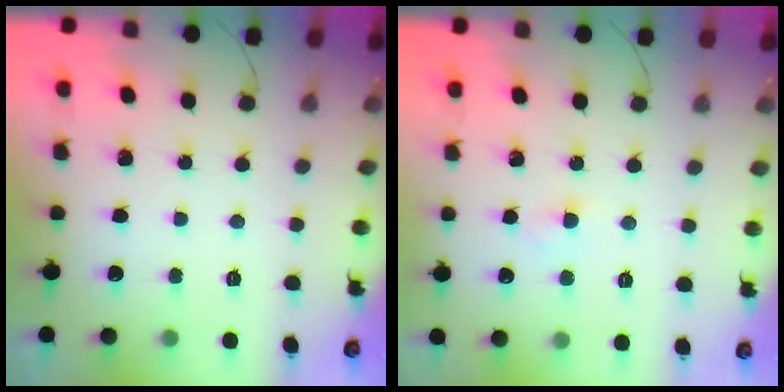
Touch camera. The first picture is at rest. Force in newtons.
{"total": 2.6, "press": 2.4, "slide": 0.9}